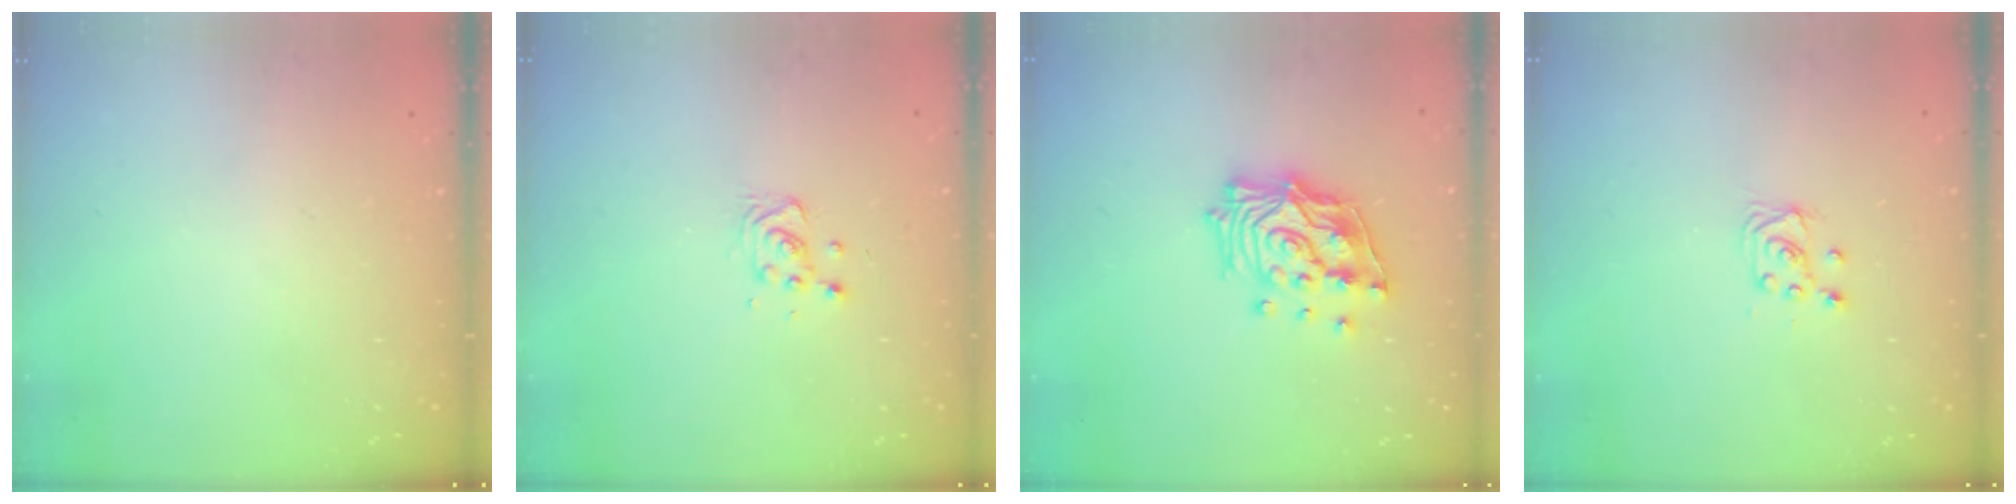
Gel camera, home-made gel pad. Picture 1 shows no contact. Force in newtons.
{"total": 5.4, "press": 5.3, "slide": 1.2}
{"total": 17.0, "press": 16.8, "slide": 2.2}
{"total": 3.5, "press": 3.5, "slide": 0.4}